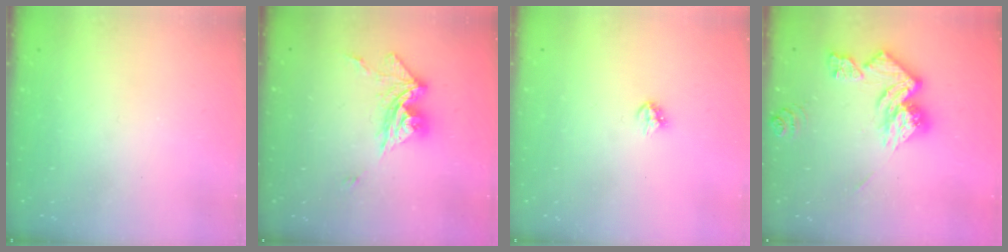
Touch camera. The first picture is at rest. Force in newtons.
{"total": 12.0, "press": 11.9, "slide": 1.5}
{"total": 3.4, "press": 3.4, "slide": 0.3}
{"total": 13.3, "press": 13.3, "slide": 1.3}